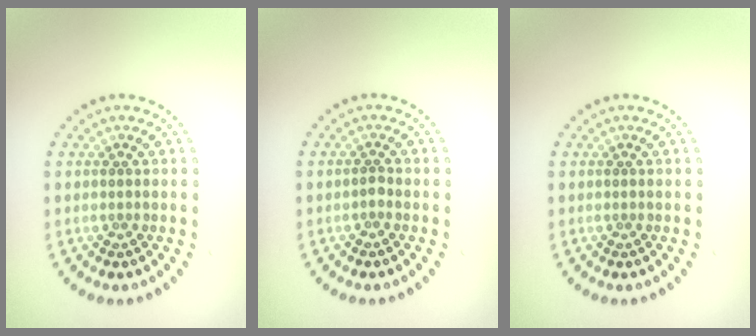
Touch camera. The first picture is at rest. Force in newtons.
{"total": 0.5, "press": 0.4, "slide": 0.3}
{"total": 0.0}